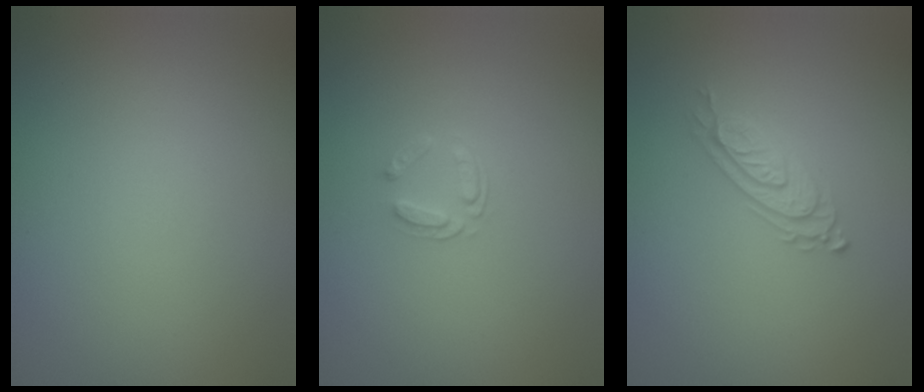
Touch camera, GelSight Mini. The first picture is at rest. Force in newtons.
{"total": 1.4, "press": 0.9, "slide": 1.1}
{"total": 2.4, "press": 2.0, "slide": 1.4}